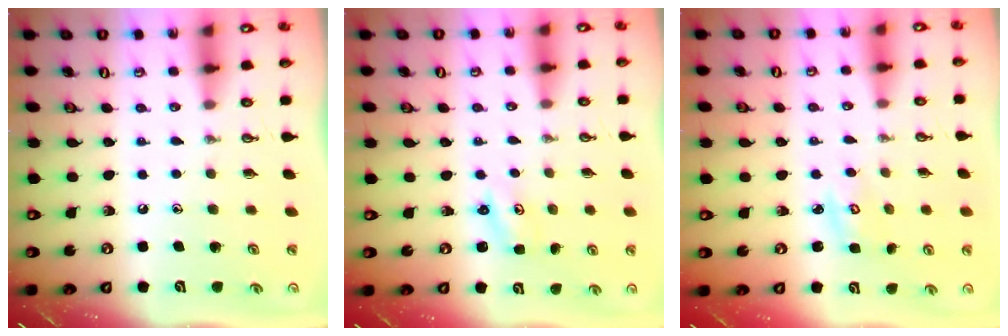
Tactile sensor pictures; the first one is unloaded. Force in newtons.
{"total": 1.7, "press": 1.7, "slide": 0.3}
{"total": 3.2, "press": 3.2, "slide": 0.2}